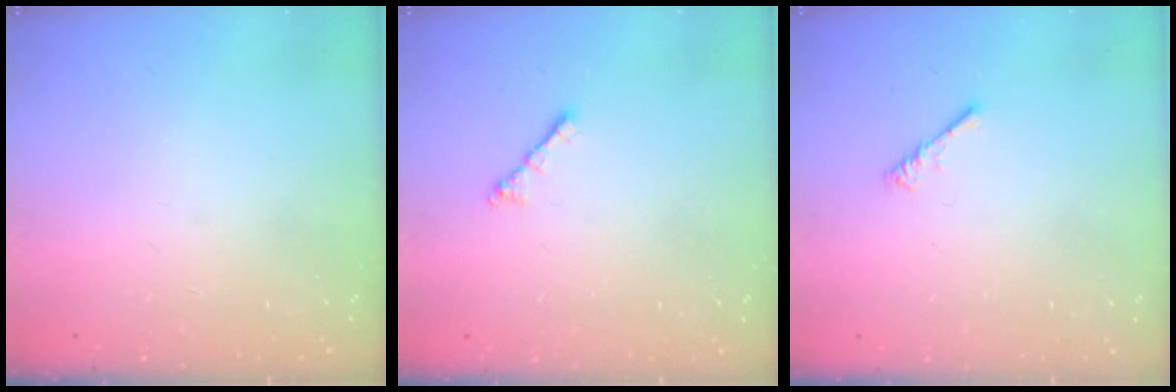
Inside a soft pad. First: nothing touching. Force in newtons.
{"total": 2.0, "press": 1.9, "slide": 0.6}
{"total": 0.9, "press": 0.9, "slide": 0.3}